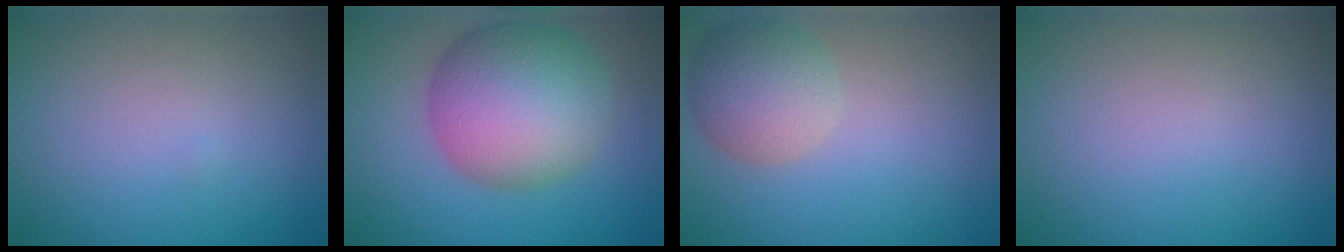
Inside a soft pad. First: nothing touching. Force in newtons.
{"total": 10.4, "press": 10.4, "slide": 0.2}
{"total": 4.4, "press": 4.4, "slide": 0.2}
{"total": 0.0}